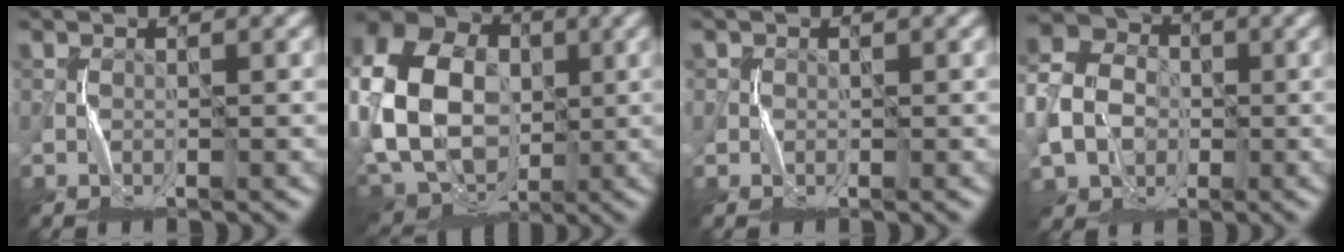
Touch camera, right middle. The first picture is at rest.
{"total": 19.3, "force": [0.4, 15.6, 11.4], "torque": [-0.271, 0.027, -0.027]}
{"total": 0.9, "force": [0.1, 0.9, 0.0], "torque": [0.009, -0.002, -0.002]}
{"total": 7.8, "force": [-1.7, 6.3, 4.2], "torque": [-0.097, -0.007, -0.041]}